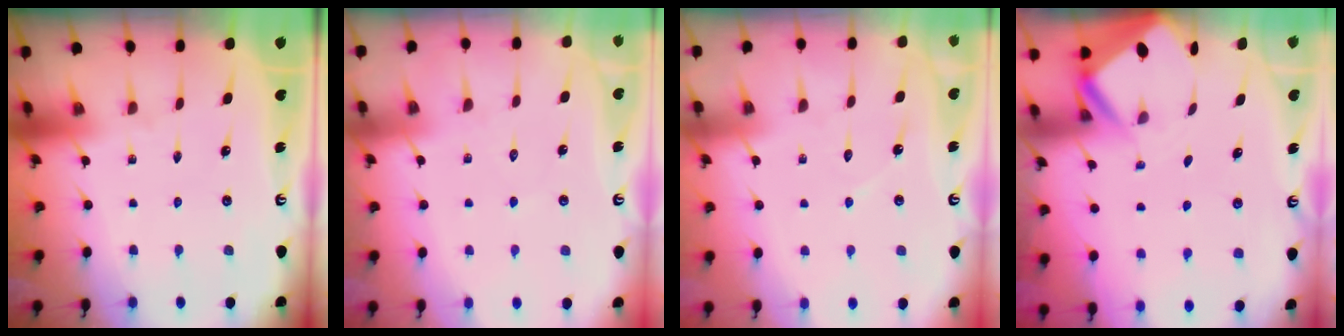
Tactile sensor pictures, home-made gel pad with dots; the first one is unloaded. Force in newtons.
{"total": 5.9, "press": 5.8, "slide": 0.7}
{"total": 4.5, "press": 4.4, "slide": 0.4}
{"total": 2.4, "press": 2.4, "slide": 0.1}